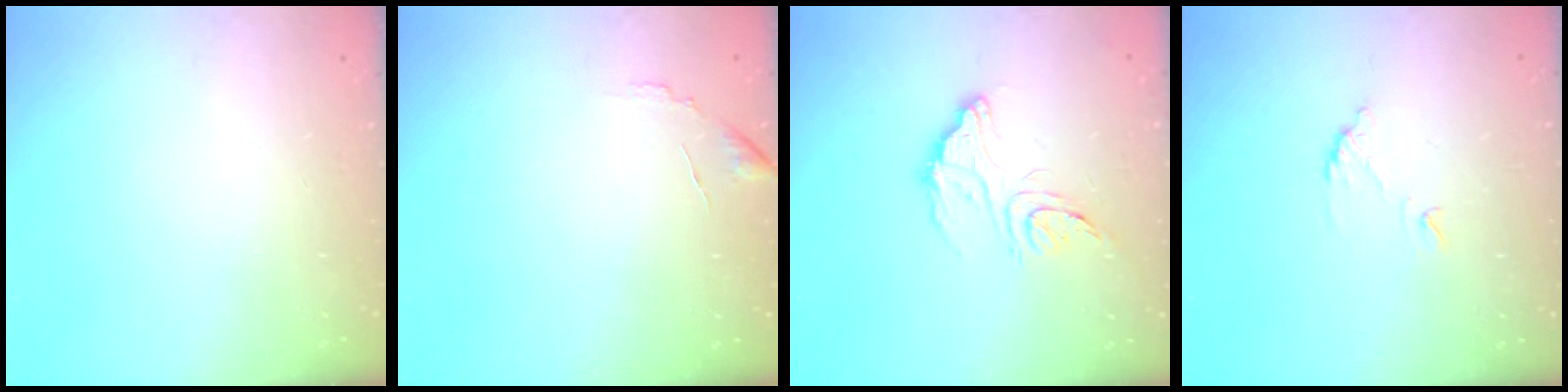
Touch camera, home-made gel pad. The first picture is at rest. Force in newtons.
{"total": 5.7, "press": 5.7, "slide": 0.3}
{"total": 15.3, "press": 15.2, "slide": 1.2}
{"total": 7.2, "press": 7.2, "slide": 0.2}